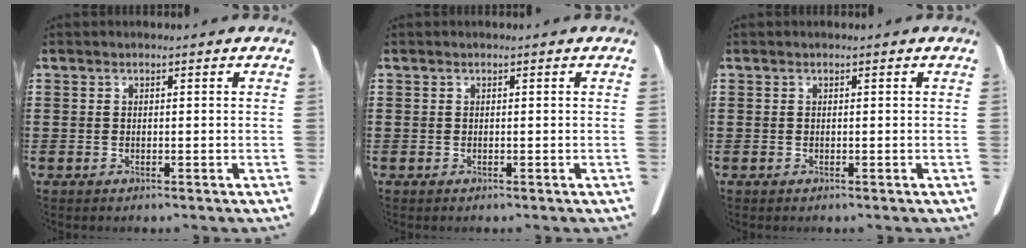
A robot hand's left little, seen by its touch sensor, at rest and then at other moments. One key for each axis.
{"total": 0.0}
{"total": 0.0}